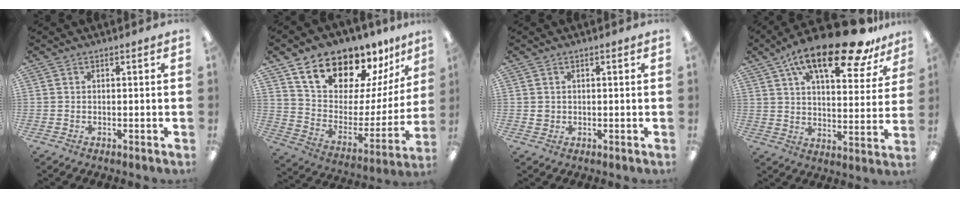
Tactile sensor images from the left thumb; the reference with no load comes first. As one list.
[{"total": 16.6, "force": [14.3, 6.9, 4.8], "torque": [-0.101, -0.116, 0.257]}, {"total": 1.2, "force": [0.3, 1.1, 0.3], "torque": [-0.008, 0.005, 0.004]}, {"total": 21.5, "force": [14.3, 7.1, 14.3], "torque": [-0.225, -0.078, 0.235]}]